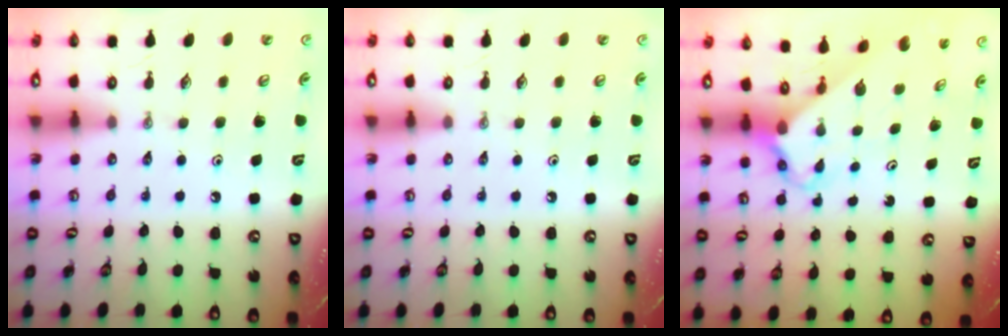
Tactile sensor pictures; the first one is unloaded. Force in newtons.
{"total": 0.0}
{"total": 2.7, "press": 2.7, "slide": 0.2}